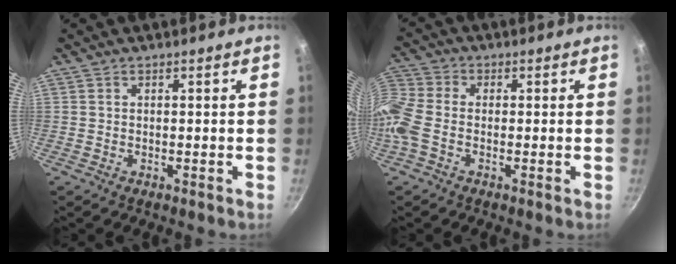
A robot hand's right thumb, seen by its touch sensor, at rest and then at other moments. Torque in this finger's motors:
{"motor_torque": [-0.17, 1.30, 2.02, -0.43, 0.58]}